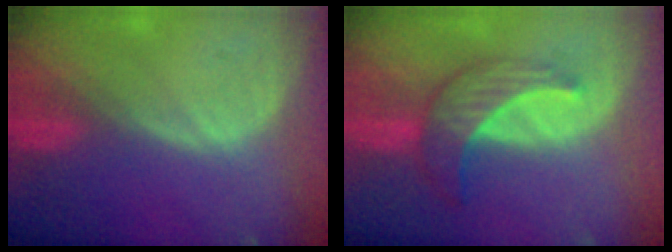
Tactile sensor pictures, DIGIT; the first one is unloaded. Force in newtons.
{"total": 7.1, "press": 6.5, "slide": 2.8}